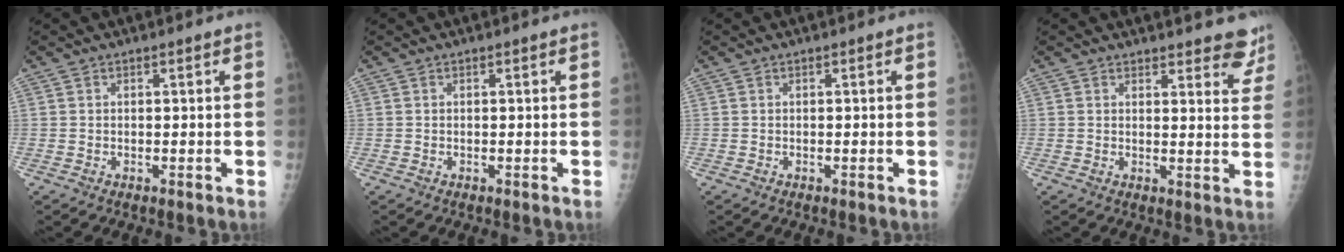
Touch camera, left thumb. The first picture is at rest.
{"total": 0.0}
{"total": 0.0}
{"total": 7.7, "force": [6.9, 2.5, 2.4], "torque": [0.012, -0.040, 0.063]}